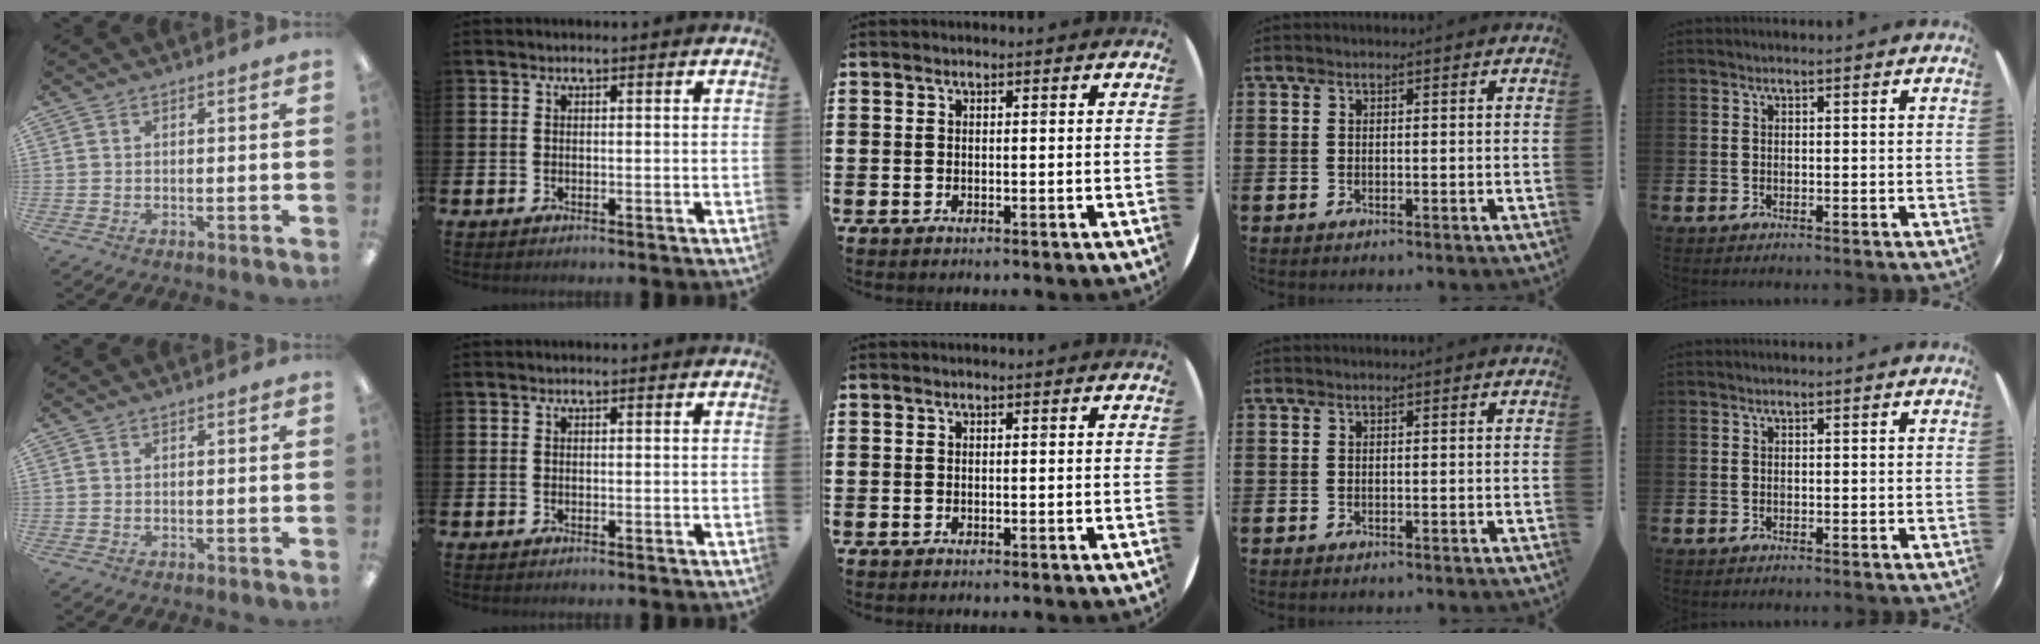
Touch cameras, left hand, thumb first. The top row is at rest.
{}